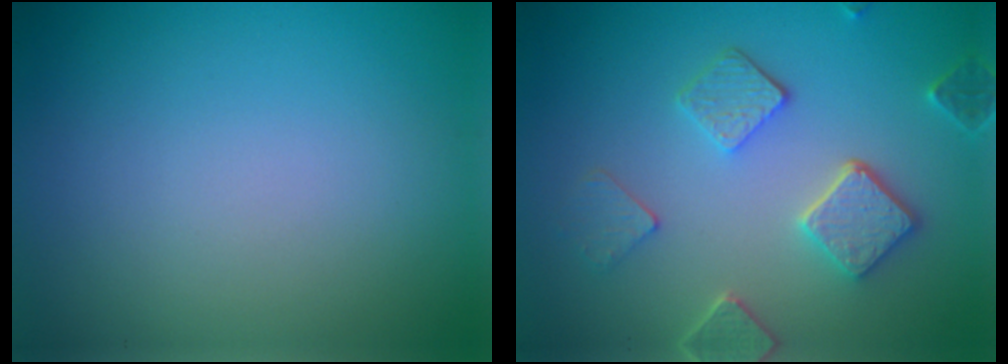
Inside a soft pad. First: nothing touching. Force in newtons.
{"total": 4.4, "press": 3.7, "slide": 2.4}